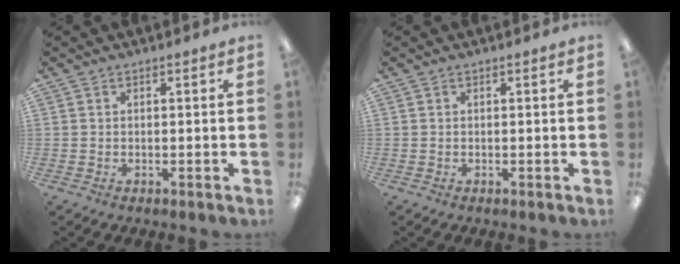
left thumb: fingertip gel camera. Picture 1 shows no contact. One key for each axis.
{"total": 0.0}